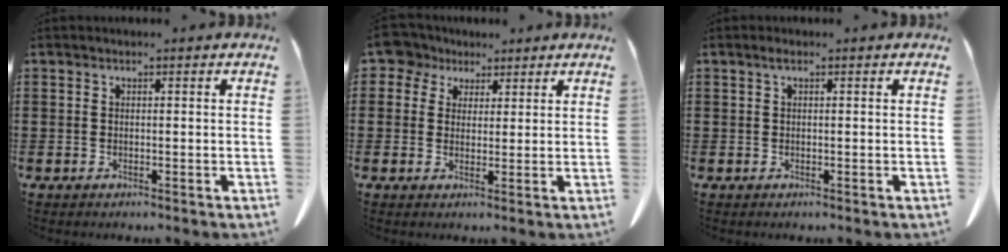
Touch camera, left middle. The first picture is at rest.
{"total": 5.1, "force": [3.2, 3.7, 1.4], "torque": [-0.044, 0.005, 0.057]}
{"total": 0.7, "force": [0.2, 0.1, 0.7], "torque": [-0.015, 0.002, 0.004]}